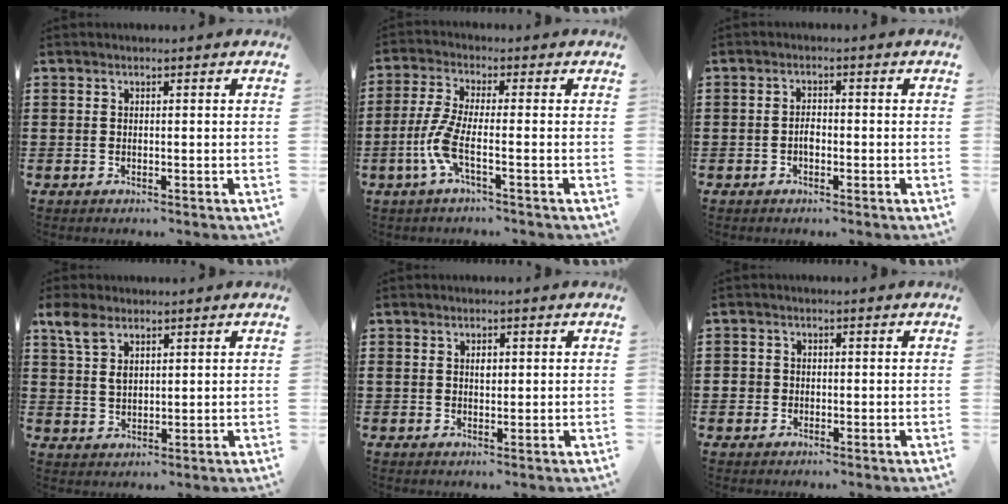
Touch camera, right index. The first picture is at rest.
{"total": 6.1, "force": [-2.4, 1.2, 5.5], "torque": [-0.137, -0.016, -0.053]}
{"total": 1.8, "force": [-0.6, 1.0, 1.4], "torque": [-0.027, 0.003, -0.012]}
{"total": 5.1, "force": [3.0, 2.8, 3.1], "torque": [-0.072, 0.011, 0.056]}
{"total": 1.5, "force": [0.4, 0.9, 1.1], "torque": [-0.016, 0.002, 0.005]}
{"total": 1.5, "force": [-0.5, 1.4, 0.4], "torque": [-0.011, 0.004, -0.012]}